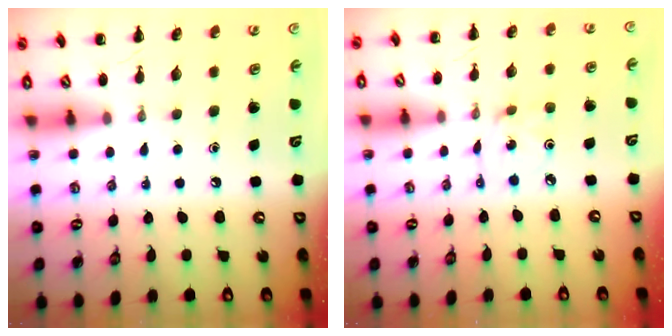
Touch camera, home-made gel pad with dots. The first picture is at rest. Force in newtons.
{"total": 1.5, "press": 1.4, "slide": 0.5}